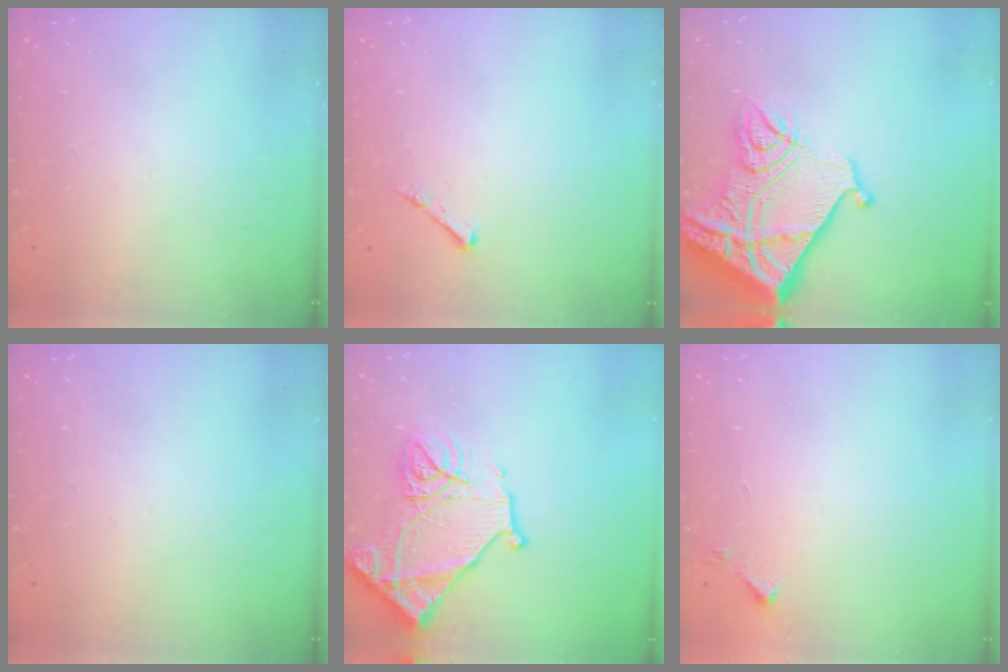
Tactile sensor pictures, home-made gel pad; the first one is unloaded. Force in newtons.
{"total": 3.7, "press": 3.6, "slide": 0.5}
{"total": 18.7, "press": 18.6, "slide": 2.1}
{"total": 0.0}
{"total": 17.7, "press": 17.7, "slide": 1.5}
{"total": 3.8, "press": 3.7, "slide": 0.6}